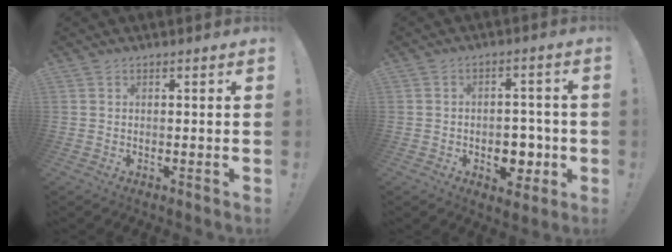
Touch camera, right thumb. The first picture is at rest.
{"total": 8.7, "force": [-2.8, 6.5, 5.1], "torque": [-0.055, 0.022, -0.040]}